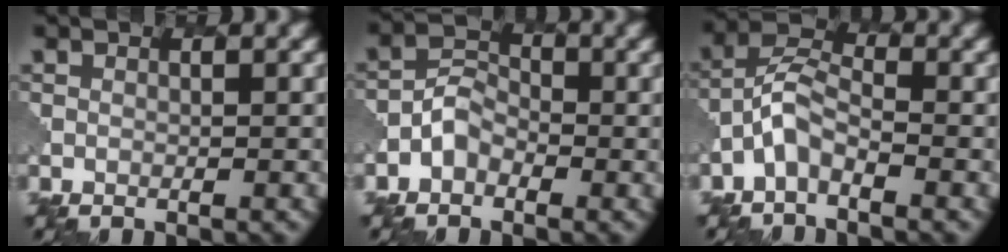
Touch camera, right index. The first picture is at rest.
{"total": 2.1, "force": [-1.0, 1.6, 0.8], "torque": [-0.013, 0.010, -0.026]}
{"total": 2.9, "force": [-1.7, 1.2, 1.9], "torque": [-0.040, 0.012, -0.042]}